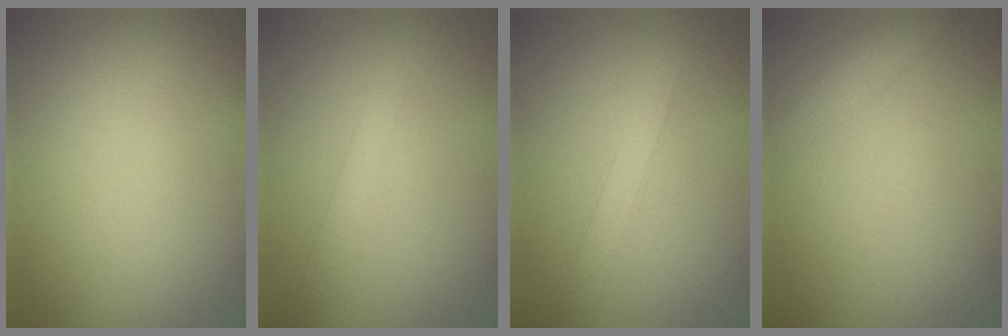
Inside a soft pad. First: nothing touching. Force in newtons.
{"total": 1.4, "press": 1.3, "slide": 0.1}
{"total": 2.1, "press": 2.1, "slide": 0.1}
{"total": 2.3, "press": 2.3, "slide": 0.1}